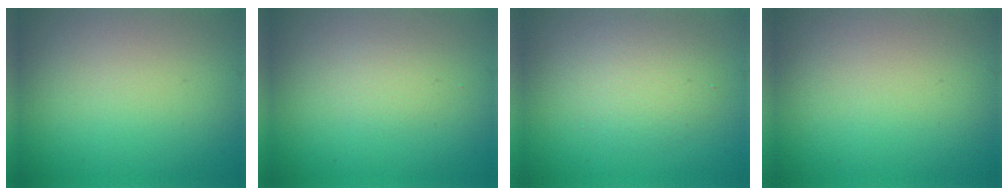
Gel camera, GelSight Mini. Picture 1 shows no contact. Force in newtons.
{"total": 1.2, "press": 1.2, "slide": 0.0}
{"total": 2.9, "press": 2.9, "slide": 0.1}
{"total": 0.0}